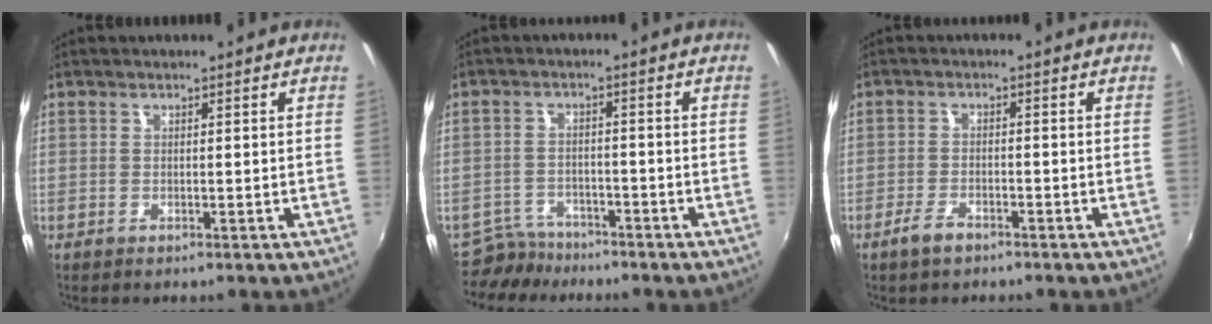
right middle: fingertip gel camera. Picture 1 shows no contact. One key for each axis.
{"total": 5.2, "fx": -4.7, "fy": 2.2, "fz": 0.1, "tx": -0.016, "ty": 0.004, "tz": -0.084}
{"total": 3.6, "fx": -2.7, "fy": 1.4, "fz": 1.9, "tx": -0.053, "ty": -0.004, "tz": -0.054}